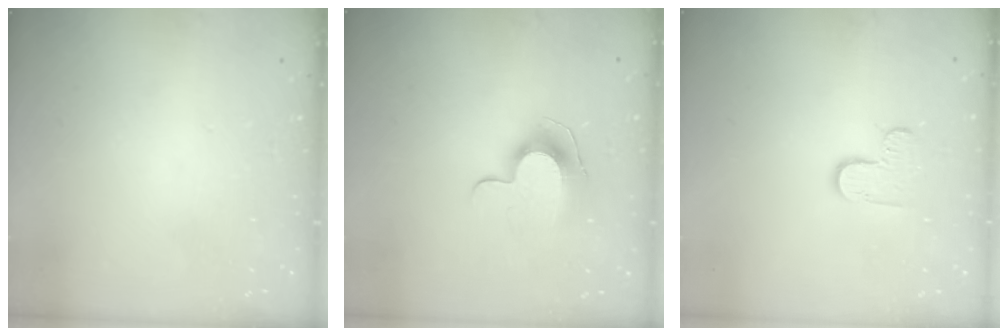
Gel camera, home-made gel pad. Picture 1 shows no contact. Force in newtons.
{"total": 10.1, "press": 10.1, "slide": 0.3}
{"total": 6.1, "press": 6.1, "slide": 0.6}